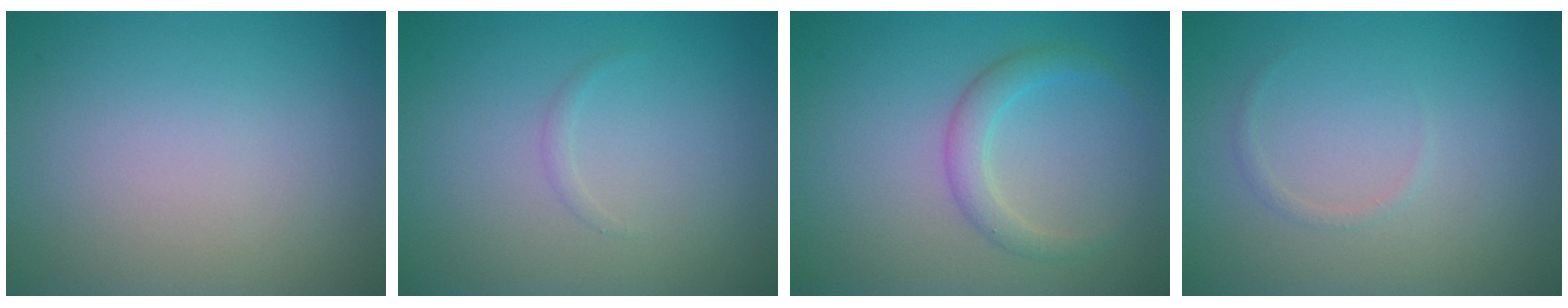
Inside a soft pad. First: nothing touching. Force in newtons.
{"total": 0.5, "press": 0.5, "slide": 0.0}
{"total": 2.2, "press": 2.2, "slide": 0.1}
{"total": 0.6, "press": 0.6, "slide": 0.1}